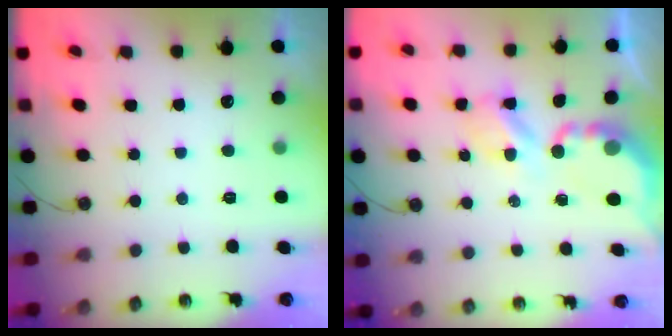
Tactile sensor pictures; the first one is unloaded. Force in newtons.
{"total": 5.8, "press": 5.8, "slide": 0.4}